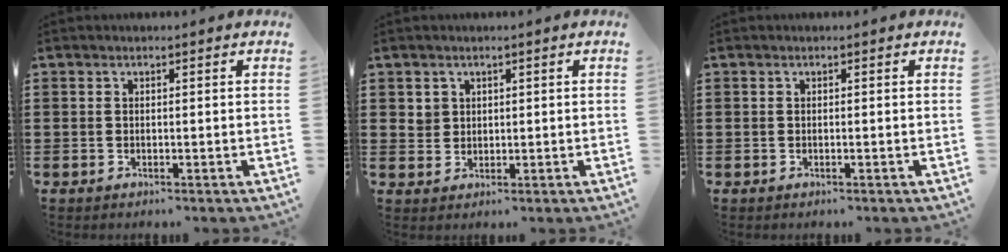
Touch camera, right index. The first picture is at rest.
{"total": 2.1, "force": [1.0, 1.8, 0.2], "torque": [-0.012, 0.008, 0.019]}
{"total": 0.0}